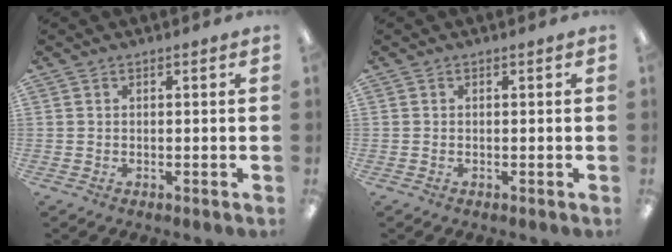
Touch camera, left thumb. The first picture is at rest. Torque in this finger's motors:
{"motor_torque": [0.00, 0.00, -0.03, 0.03, 0.00]}